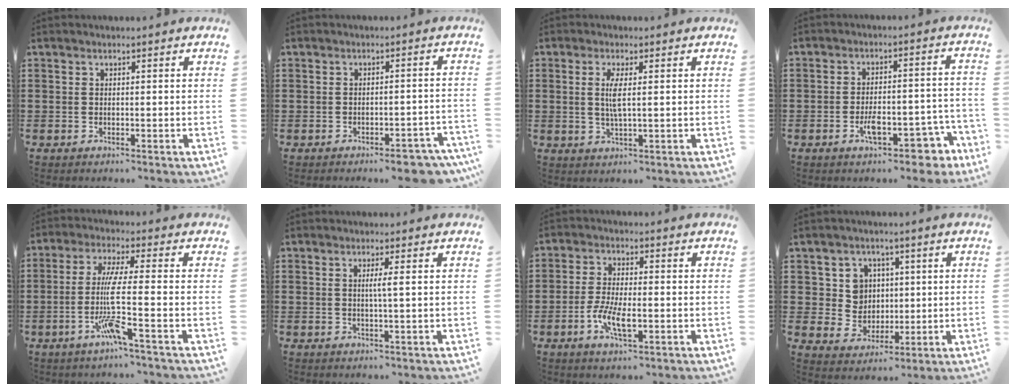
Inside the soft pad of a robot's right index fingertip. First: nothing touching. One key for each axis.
{"total": 3.9, "fx": -3.5, "fy": 0.7, "fz": 1.5, "tx": -0.024, "ty": 0.002, "tz": -0.067}
{"total": 3.6, "fx": 0.5, "fy": 0.4, "fz": 3.5, "tx": -0.069, "ty": -0.003, "tz": 0.007}
{"total": 7.0, "fx": -3.5, "fy": 2.3, "fz": 5.7, "tx": -0.090, "ty": 0.001, "tz": -0.061}
{"total": 8.1, "fx": -2.4, "fy": 0.0, "fz": 7.7, "tx": -0.168, "ty": -0.016, "tz": -0.054}
{"total": 2.0, "fx": 0.3, "fy": -0.3, "fz": 1.9, "tx": -0.038, "ty": -0.004, "tz": 0.001}
{"total": 6.1, "fx": -2.1, "fy": 2.0, "fz": 5.4, "tx": -0.117, "ty": -0.008, "tz": -0.042}
{"total": 6.3, "fx": 1.6, "fy": 5.9, "fz": 1.7, "tx": -0.057, "ty": 0.014, "tz": 0.029}